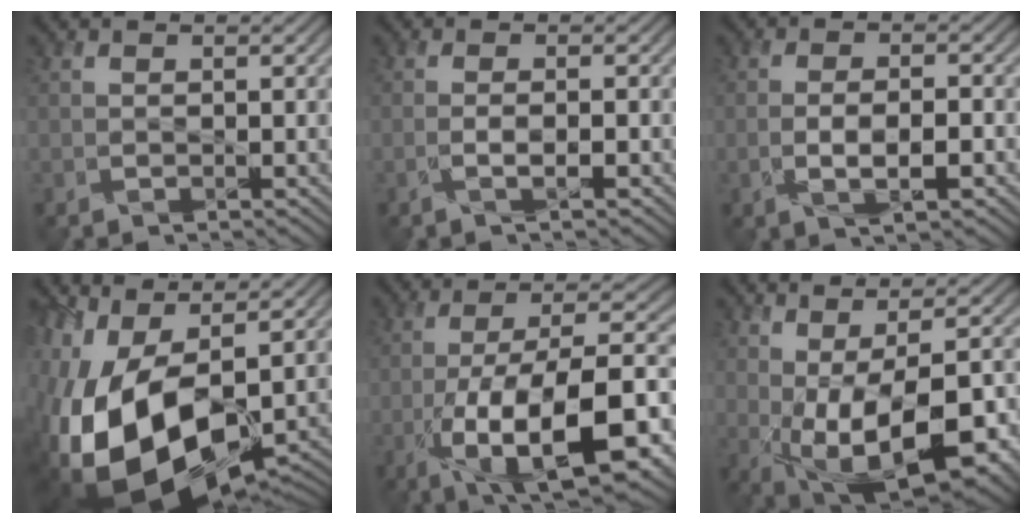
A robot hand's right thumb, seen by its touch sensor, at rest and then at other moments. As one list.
[{"total": 1.7, "force": [-1.0, 0.0, 1.4], "torque": [-0.029, 0.003, -0.023]}, {"total": 4.4, "force": [-1.7, 1.6, 3.7], "torque": [-0.070, -0.004, -0.031]}, {"total": 18.2, "force": [-3.9, 9.7, 14.9], "torque": [-0.317, -0.029, -0.054]}, {"total": 16.6, "force": [-6.2, 5.8, 14.3], "torque": [-0.227, 0.003, -0.104]}, {"total": 14.1, "force": [-2.4, 6.3, 12.3], "torque": [-0.181, -0.008, -0.013]}]